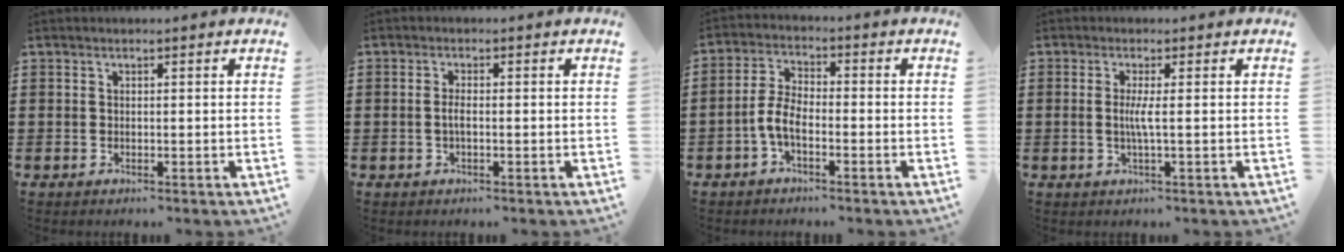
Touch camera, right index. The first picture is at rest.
{"total": 1.7, "force": [-0.4, 0.4, 1.6], "torque": [-0.039, -0.002, -0.009]}
{"total": 4.8, "force": [-2.1, 1.9, 3.8], "torque": [-0.094, 0.000, -0.046]}
{"total": 3.2, "force": [-0.5, 0.0, 3.1], "torque": [-0.072, -0.011, -0.015]}